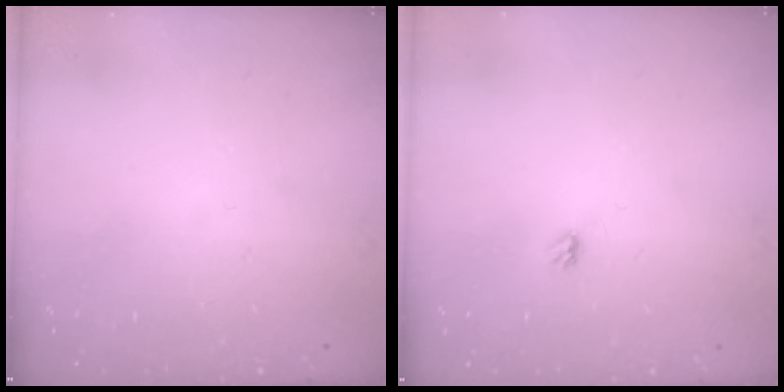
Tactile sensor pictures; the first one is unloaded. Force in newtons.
{"total": 2.9, "press": 2.9, "slide": 0.5}